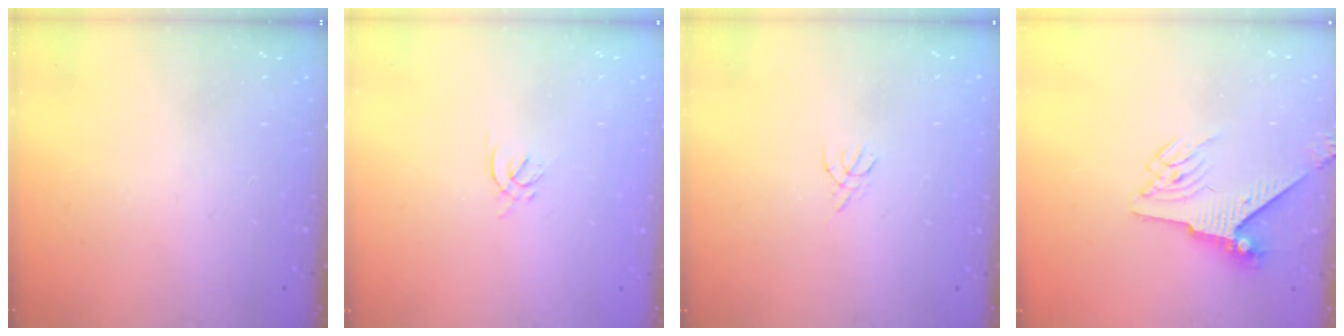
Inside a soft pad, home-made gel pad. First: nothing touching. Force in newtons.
{"total": 1.7, "press": 1.6, "slide": 0.6}
{"total": 1.8, "press": 1.7, "slide": 0.5}
{"total": 6.0, "press": 5.9, "slide": 1.0}